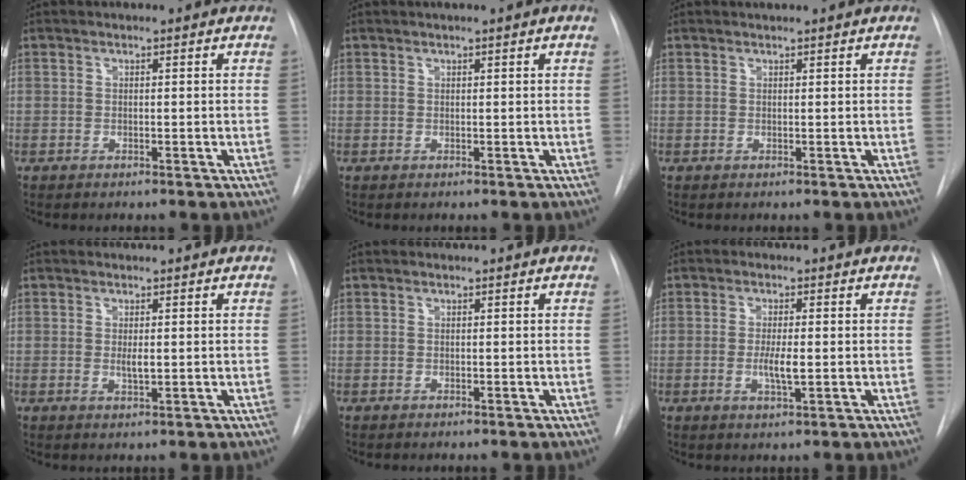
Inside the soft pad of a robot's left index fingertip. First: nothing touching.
{"total": 0.9, "force": [0.5, -0.3, 0.7], "torque": [-0.016, 0.001, 0.013]}
{"total": 0.7, "force": [0.6, -0.2, 0.2], "torque": [-0.004, 0.004, 0.015]}
{"total": 1.5, "force": [0.2, 0.4, 1.4], "torque": [-0.028, -0.003, 0.004]}
{"total": 0.0}
{"total": 3.3, "force": [-0.5, 0.5, 3.3], "torque": [-0.062, -0.005, -0.006]}